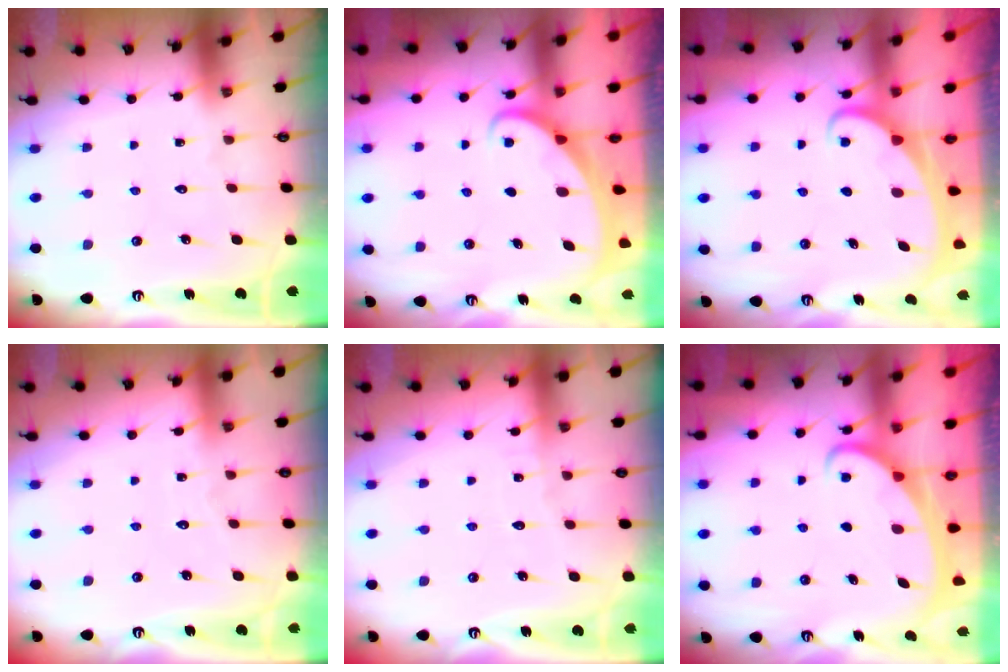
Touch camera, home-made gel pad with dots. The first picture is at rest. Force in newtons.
{"total": 1.8, "press": 1.7, "slide": 0.2}
{"total": 1.9, "press": 1.9, "slide": 0.1}
{"total": 1.8, "press": 1.8, "slide": 0.2}
{"total": 2.3, "press": 2.3, "slide": 0.2}
{"total": 2.1, "press": 2.1, "slide": 0.3}